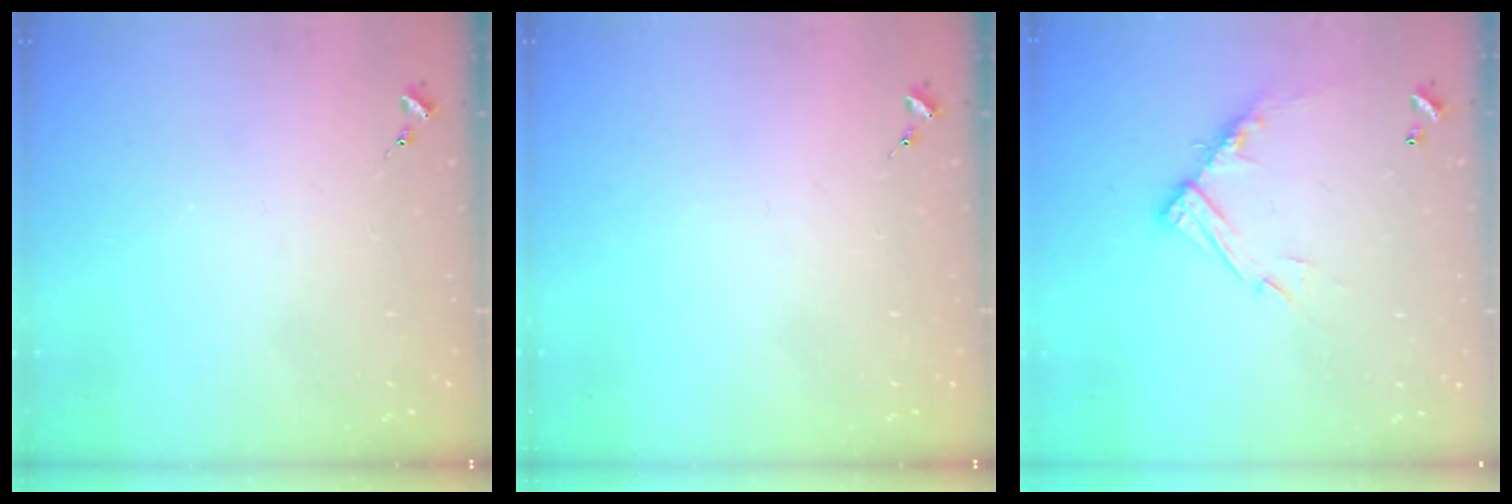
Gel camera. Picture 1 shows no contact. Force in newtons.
{"total": 0.0}
{"total": 12.8, "press": 12.8, "slide": 1.0}